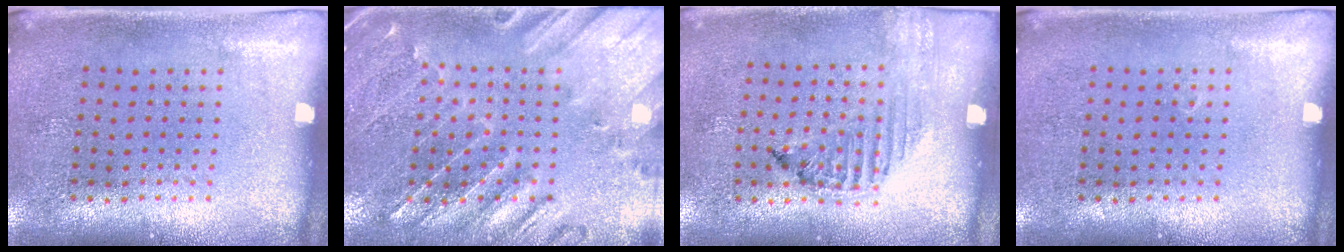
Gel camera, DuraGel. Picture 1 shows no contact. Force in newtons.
{"total": 0.6, "press": 0.5, "slide": 0.4}
{"total": 1.2, "press": 1.2, "slide": 0.2}
{"total": 0.0}